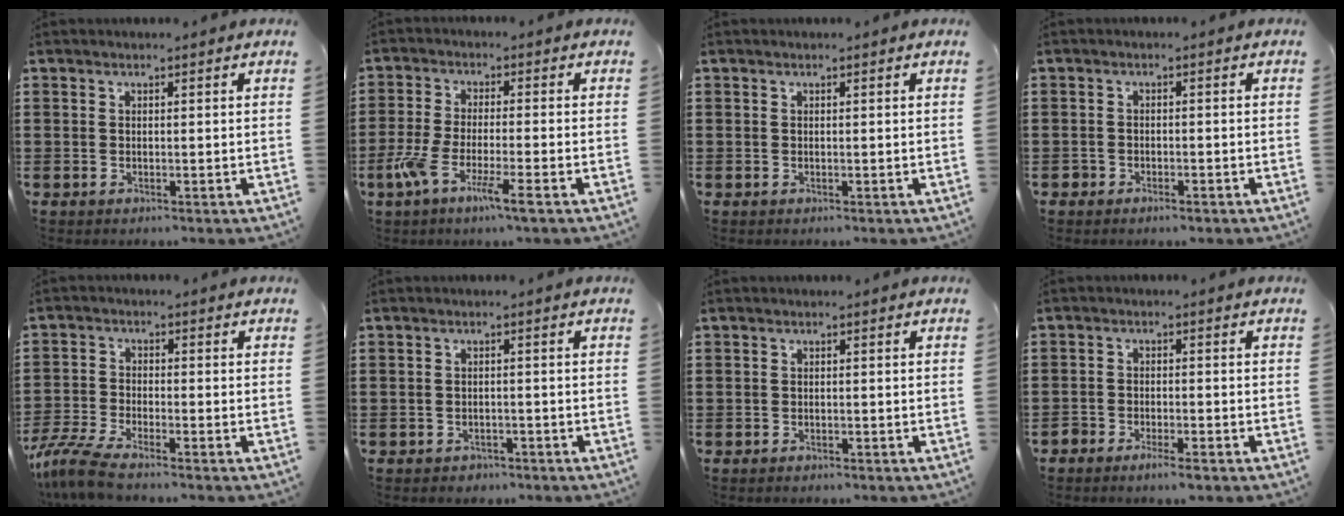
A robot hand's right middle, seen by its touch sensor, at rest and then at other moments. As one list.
[{"total": 6.5, "force": [-3.7, 0.7, 5.3], "torque": [-0.119, -0.015, -0.073]}, {"total": 0.0}, {"total": 1.4, "force": [-1.2, 0.7, 0.3], "torque": [-0.010, 0.002, -0.027]}, {"total": 5.6, "force": [-5.0, 0.5, 2.6], "torque": [-0.077, -0.017, -0.102]}, {"total": 1.3, "force": [-1.2, 0.5, -0.1], "torque": [-0.006, 0.000, -0.028]}, {"total": 0.8, "force": [-0.8, 0.3, 0.0], "torque": [-0.003, 0.000, -0.017]}, {"total": 2.5, "force": [-2.2, 0.5, 1.1], "torque": [-0.019, 0.006, -0.043]}]